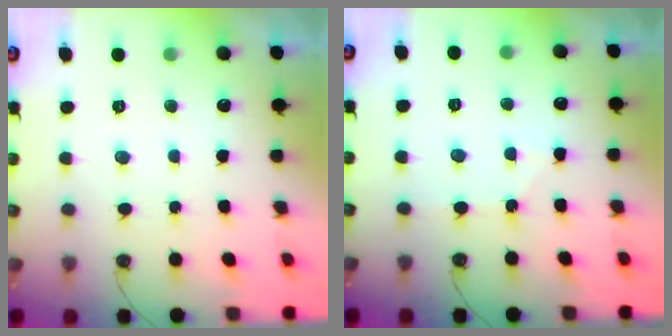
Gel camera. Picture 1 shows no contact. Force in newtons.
{"total": 4.2, "press": 4.1, "slide": 0.6}